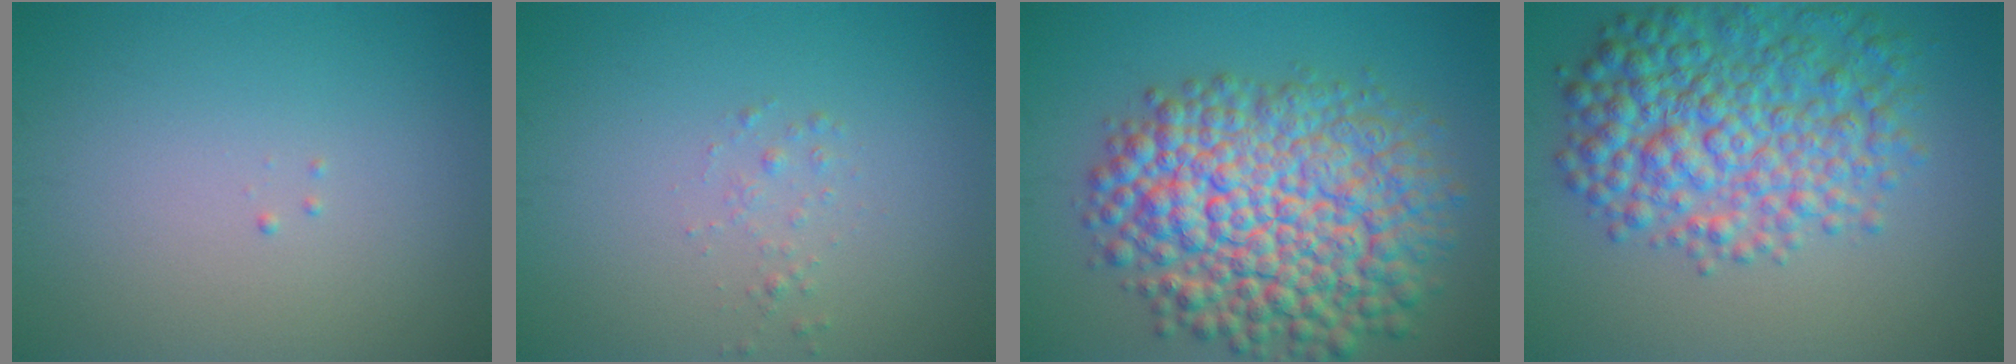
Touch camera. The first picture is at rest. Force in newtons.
{"total": 0.8, "press": 0.7, "slide": 0.1}
{"total": 12.8, "press": 12.8, "slide": 0.4}
{"total": 8.2, "press": 8.2, "slide": 0.2}